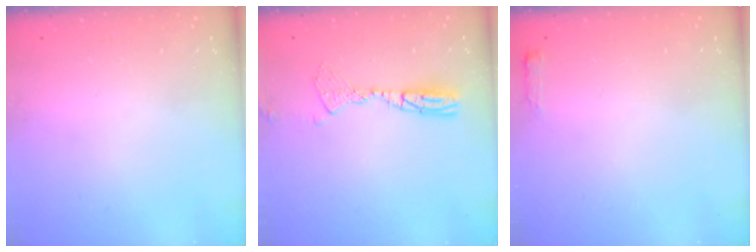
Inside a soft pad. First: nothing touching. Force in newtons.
{"total": 10.0, "press": 9.7, "slide": 2.6}
{"total": 2.7, "press": 2.6, "slide": 0.5}